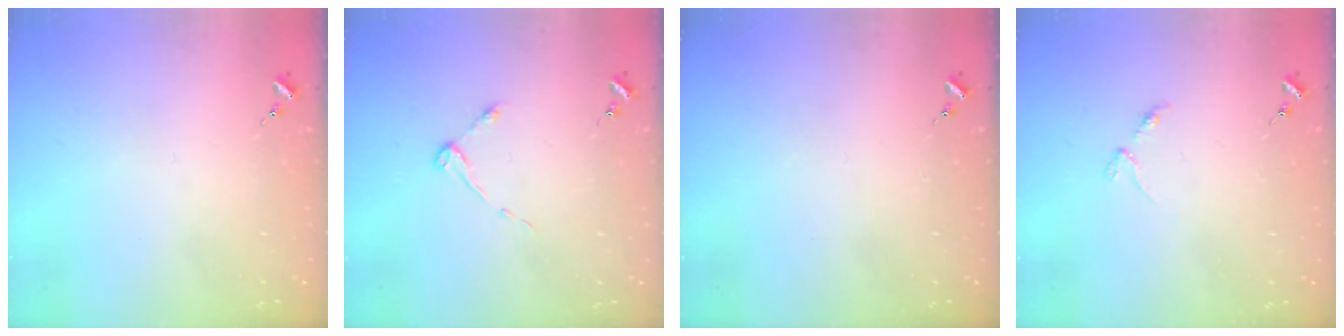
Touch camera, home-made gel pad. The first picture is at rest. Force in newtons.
{"total": 3.7, "press": 3.7, "slide": 0.5}
{"total": 0.0}
{"total": 2.9, "press": 2.8, "slide": 0.4}